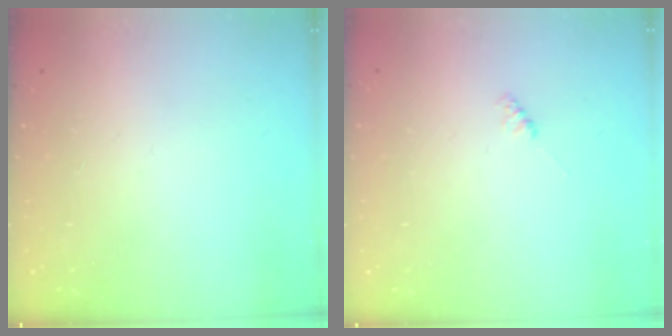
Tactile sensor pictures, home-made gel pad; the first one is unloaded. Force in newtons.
{"total": 1.9, "press": 1.9, "slide": 0.3}